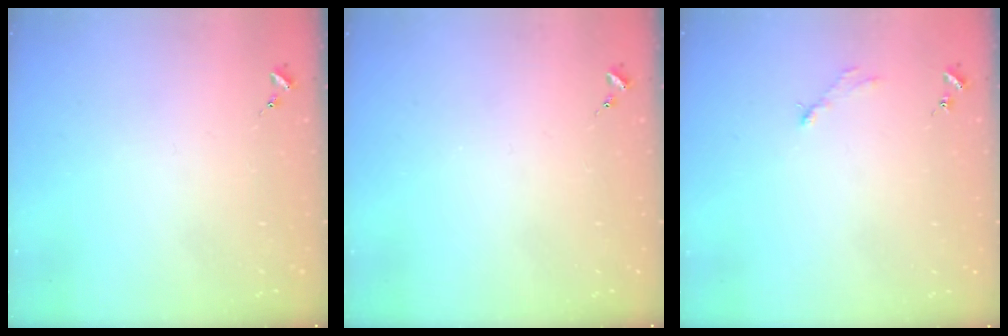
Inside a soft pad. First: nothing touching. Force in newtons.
{"total": 0.0}
{"total": 2.8, "press": 2.8, "slide": 0.4}